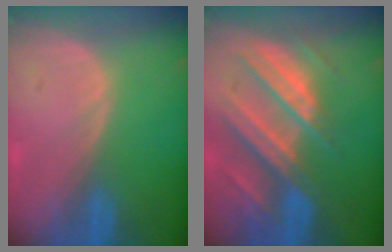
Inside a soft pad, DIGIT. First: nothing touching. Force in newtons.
{"total": 10.4, "press": 9.1, "slide": 5.0}